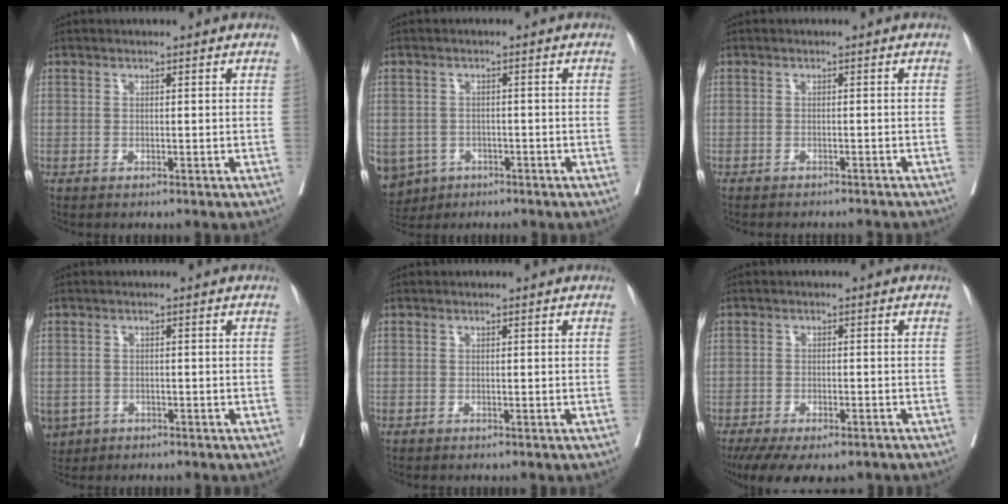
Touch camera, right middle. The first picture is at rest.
{"total": 10.2, "force": [-5.2, 8.3, 2.9], "torque": [-0.091, -0.006, -0.071]}
{"total": 7.4, "force": [-7.0, 1.3, 2.3], "torque": [-0.020, -0.008, -0.080]}
{"total": 5.5, "force": [-2.8, 4.4, 1.7], "torque": [-0.042, -0.002, -0.041]}
{"total": 0.0}
{"total": 11.3, "force": [-8.3, 4.5, 6.2], "torque": [-0.102, -0.014, -0.118]}